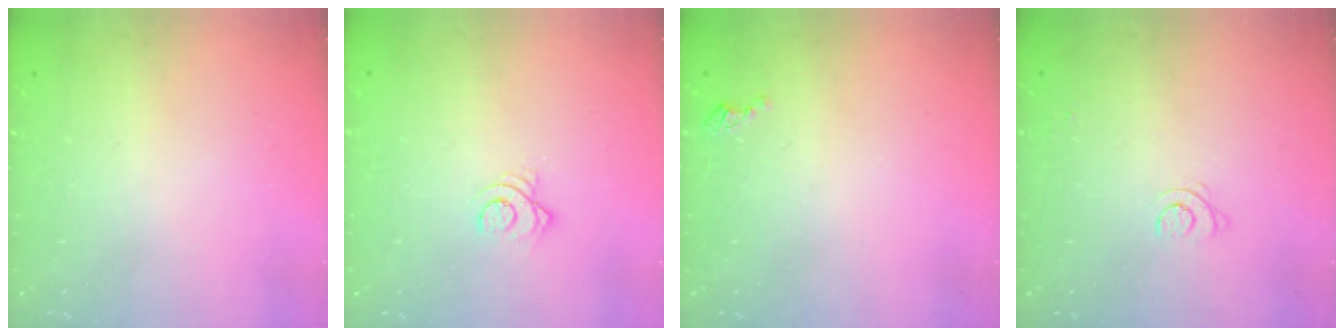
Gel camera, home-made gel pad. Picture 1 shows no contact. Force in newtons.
{"total": 2.9, "press": 2.9, "slide": 0.1}
{"total": 2.3, "press": 2.3, "slide": 0.3}
{"total": 3.8, "press": 3.8, "slide": 0.6}